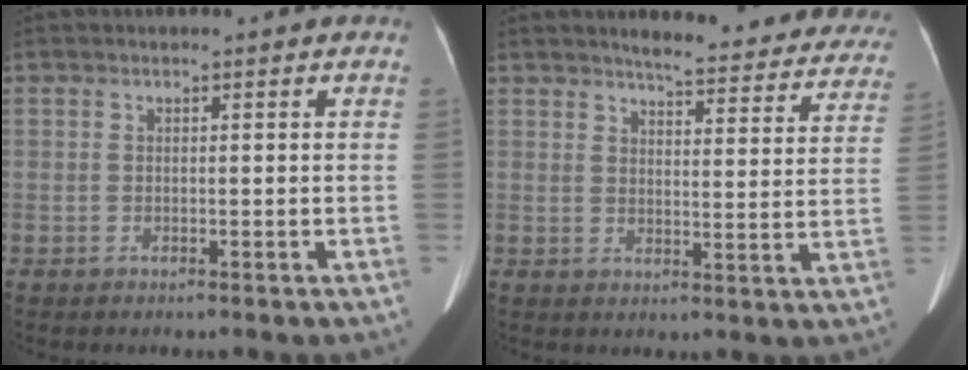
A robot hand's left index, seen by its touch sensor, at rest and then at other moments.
{"total": 17.9, "force": [16.5, 3.3, 6.0], "torque": [-0.049, -0.042, 0.176]}